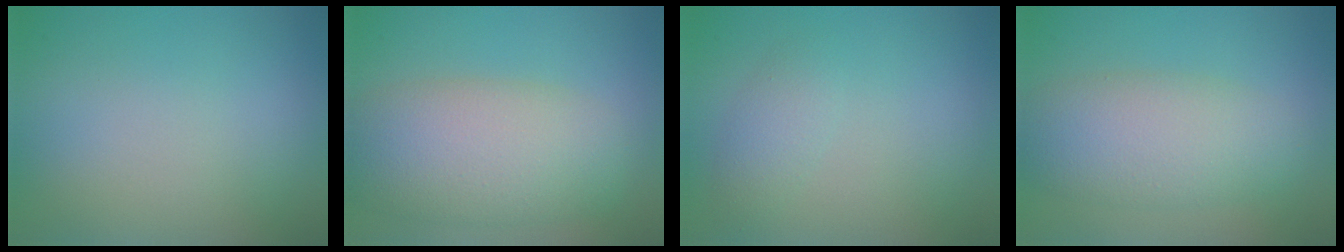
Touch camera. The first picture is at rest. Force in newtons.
{"total": 7.5, "press": 7.4, "slide": 0.7}
{"total": 1.6, "press": 1.6, "slide": 0.0}
{"total": 5.6, "press": 5.6, "slide": 0.2}